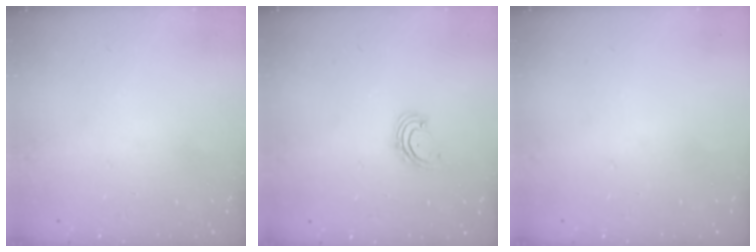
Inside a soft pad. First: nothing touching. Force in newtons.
{"total": 2.8, "press": 2.8, "slide": 0.2}
{"total": 0.0}